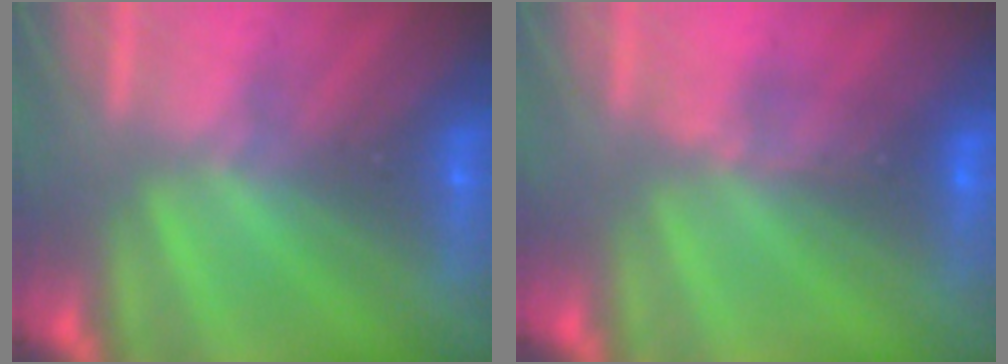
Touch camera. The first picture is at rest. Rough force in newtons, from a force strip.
{"total": 3.0}